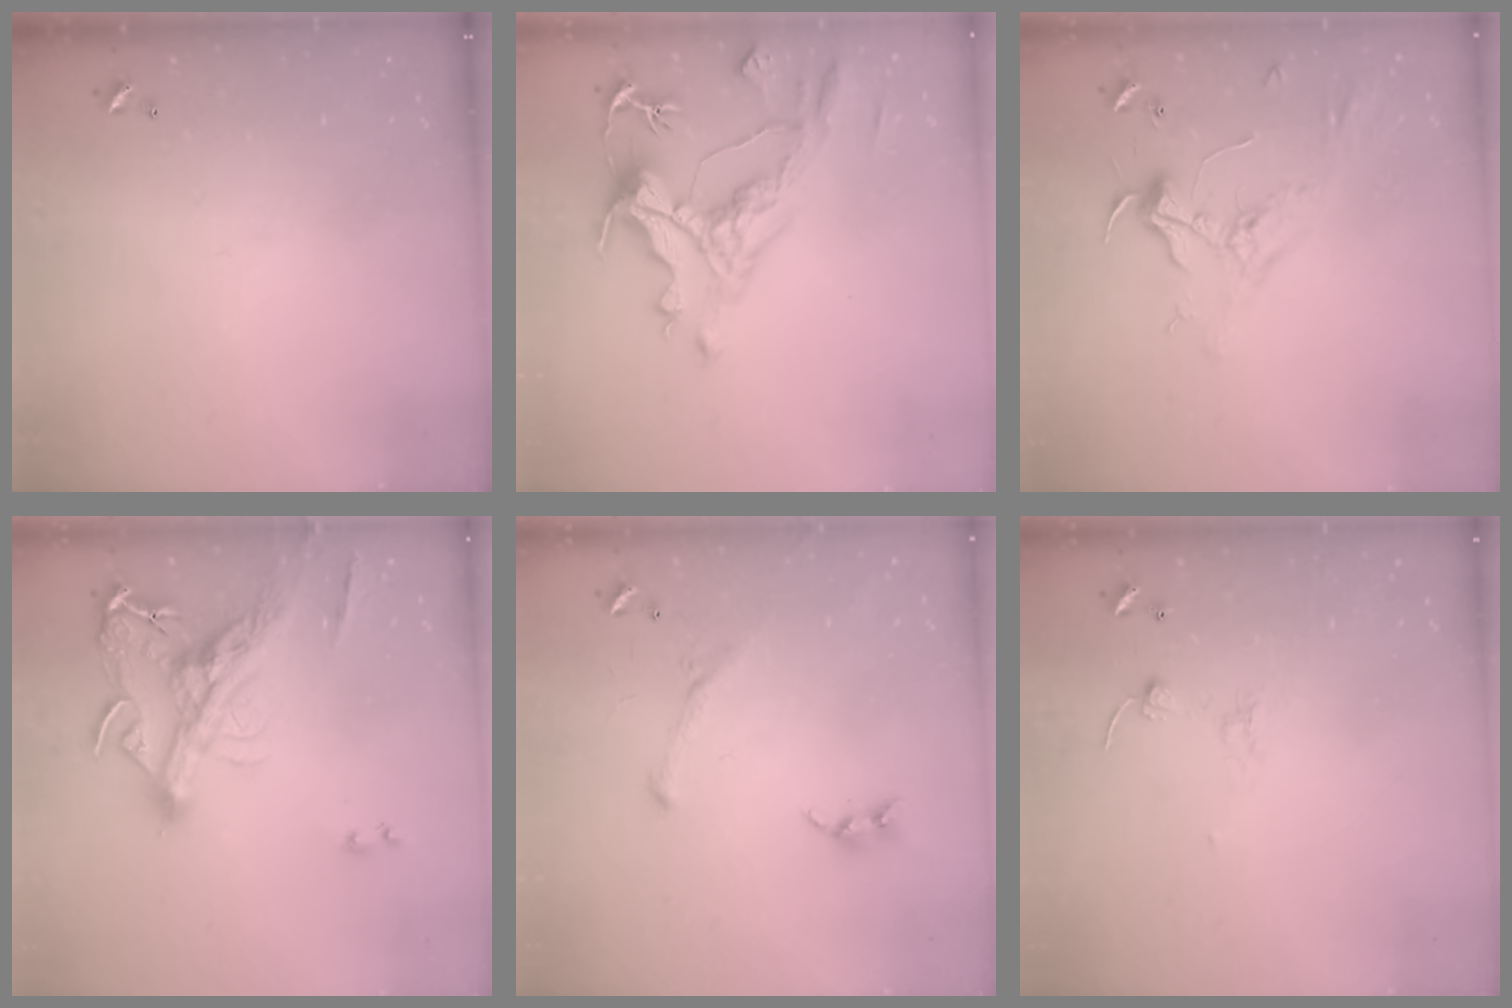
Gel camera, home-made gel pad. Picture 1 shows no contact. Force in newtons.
{"total": 4.6, "press": 4.2, "slide": 1.8}
{"total": 2.4, "press": 2.3, "slide": 0.8}
{"total": 11.1, "press": 10.7, "slide": 2.6}
{"total": 2.8, "press": 2.6, "slide": 1.0}
{"total": 1.7, "press": 1.5, "slide": 0.7}